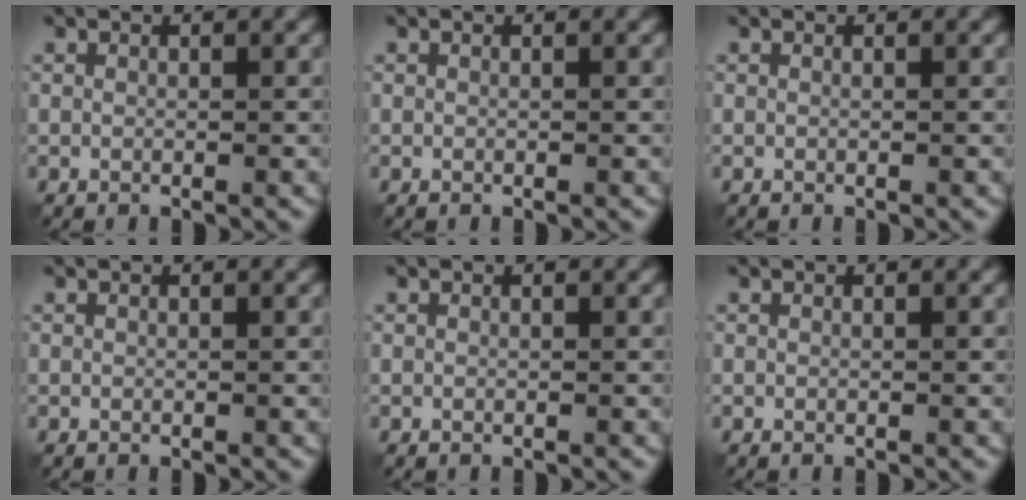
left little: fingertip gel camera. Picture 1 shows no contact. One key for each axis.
{"total": 0.0}
{"total": 0.0}
{"total": 0.0}
{"total": 0.0}
{"total": 0.0}